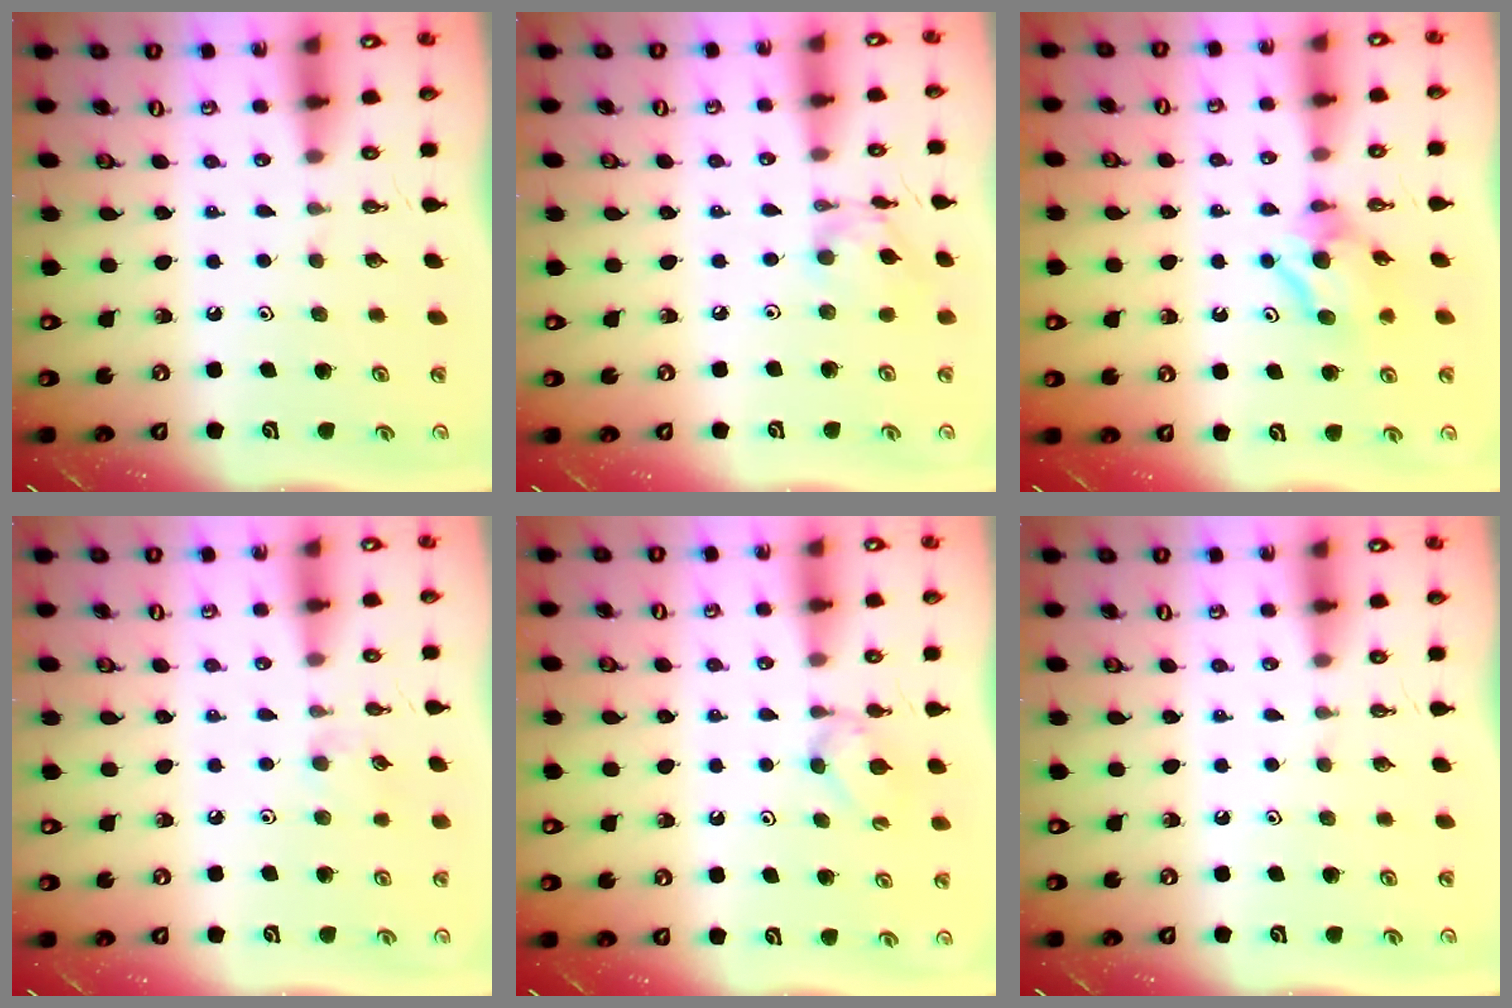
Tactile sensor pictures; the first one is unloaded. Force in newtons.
{"total": 7.7, "press": 7.7, "slide": 0.3}
{"total": 7.7, "press": 7.7, "slide": 0.6}
{"total": 5.3, "press": 5.3, "slide": 0.7}
{"total": 5.4, "press": 5.3, "slide": 0.7}
{"total": 0.0}